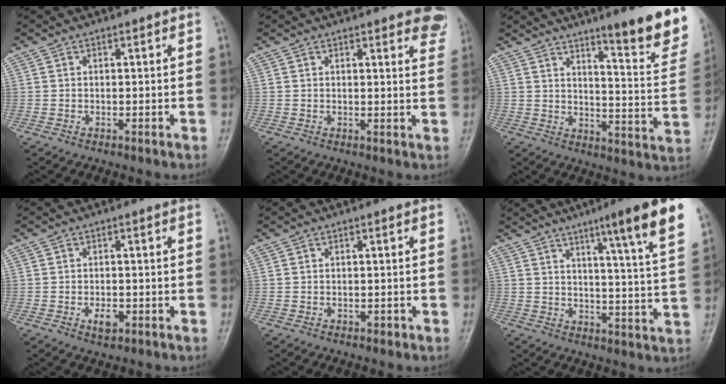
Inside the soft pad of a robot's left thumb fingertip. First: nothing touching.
{"total": 7.2, "force": [5.6, 2.2, 4.0], "torque": [-0.021, -0.022, 0.049]}
{"total": 16.0, "force": [10.8, 2.0, 11.7], "torque": [-0.124, -0.079, 0.150]}
{"total": 2.7, "force": [-1.0, 1.5, 2.0], "torque": [-0.029, 0.003, -0.014]}
{"total": 1.0, "force": [-0.5, 0.6, 0.6], "torque": [-0.005, 0.006, -0.006]}
{"total": 15.5, "force": [8.9, 0.6, 12.7], "torque": [-0.171, -0.041, 0.113]}